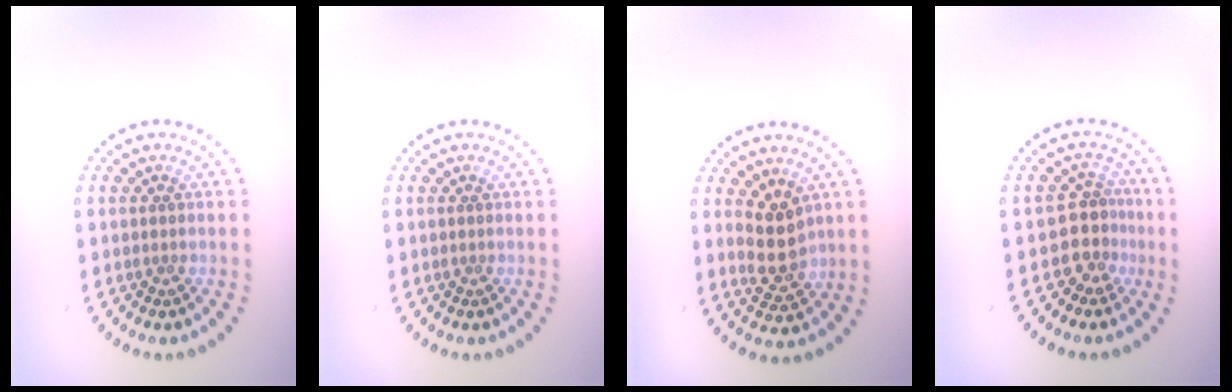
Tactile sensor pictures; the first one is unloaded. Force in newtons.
{"total": 0.0}
{"total": 3.3, "press": 3.2, "slide": 1.1}
{"total": 2.9, "press": 2.0, "slide": 2.0}